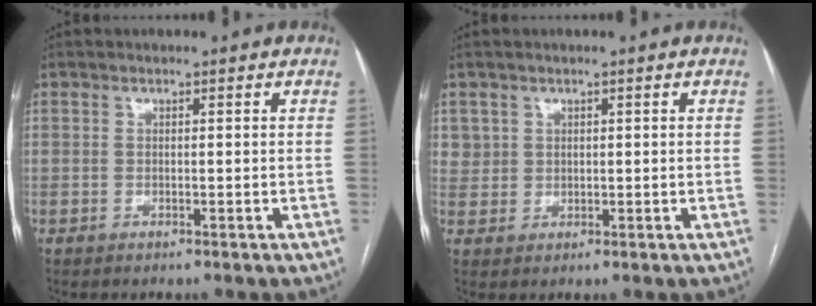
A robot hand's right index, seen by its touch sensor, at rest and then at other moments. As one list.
[{"total": 2.4, "force": [1.1, 2.2, 0.0], "torque": [0.017, 0.004, 0.016]}]